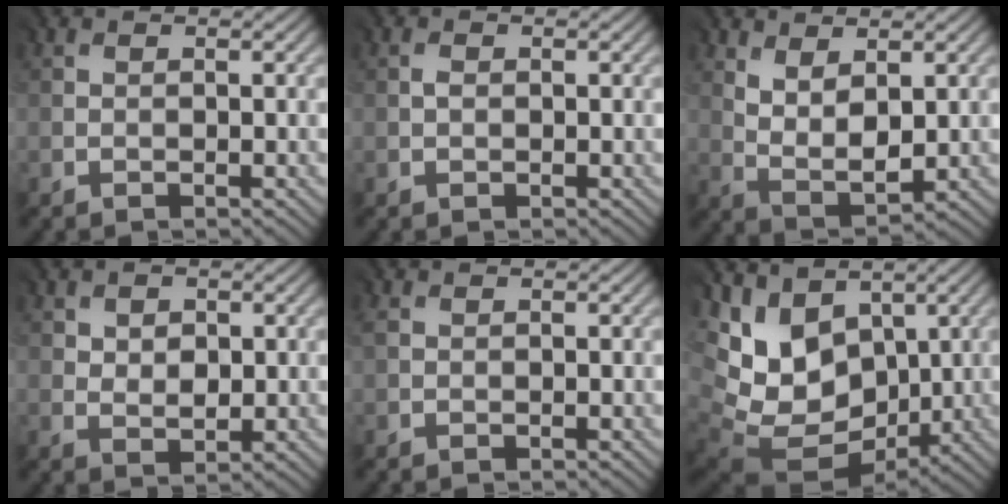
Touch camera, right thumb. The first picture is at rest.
{"total": 0.5, "force": [0.0, 0.5, 0.2], "torque": [-0.003, 0.000, -0.001]}
{"total": 5.0, "force": [2.2, 2.4, 3.8], "torque": [-0.082, -0.007, 0.049]}
{"total": 3.1, "force": [1.4, 2.2, 1.7], "torque": [-0.024, -0.003, 0.023]}
{"total": 0.8, "force": [0.3, 0.6, 0.5], "torque": [-0.013, 0.000, 0.006]}
{"total": 12.2, "force": [2.5, 9.4, 7.4], "torque": [-0.186, -0.016, 0.070]}